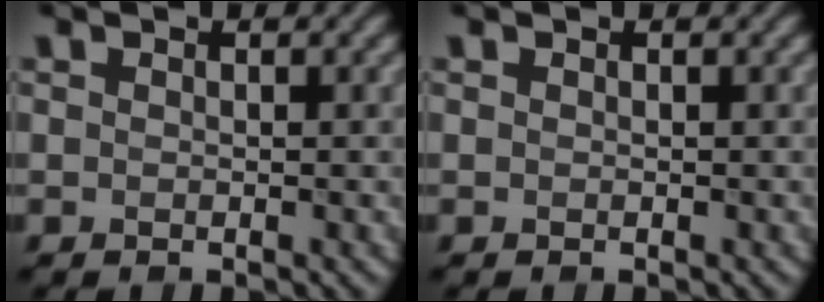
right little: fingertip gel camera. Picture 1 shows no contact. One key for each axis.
{"total": 0.0}